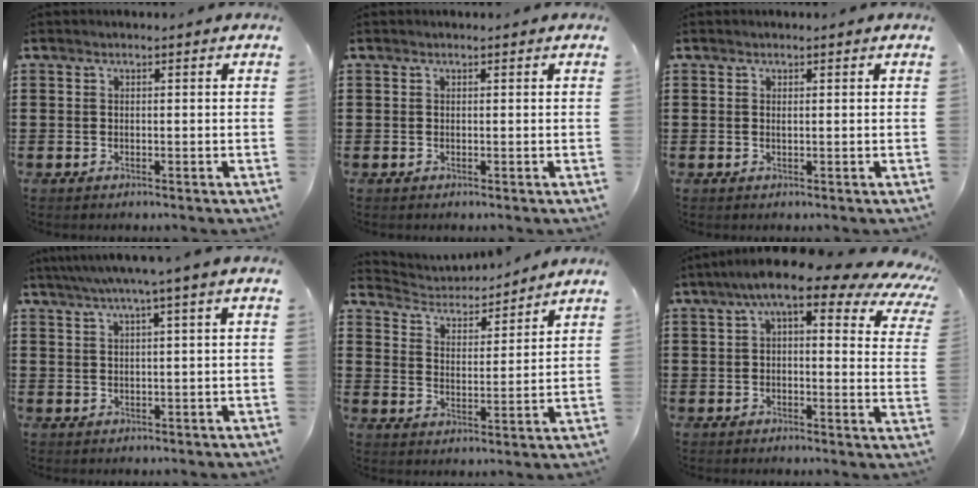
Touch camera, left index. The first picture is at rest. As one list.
[{"total": 0.0}, {"total": 0.0}, {"total": 3.0, "force": [1.5, 0.0, 2.5], "torque": [-0.052, 0.004, 0.026]}, {"total": 3.5, "force": [3.5, 0.6, 0.2], "torque": [-0.027, -0.030, 0.054]}, {"total": 9.4, "force": [6.2, 2.3, 6.8], "torque": [-0.122, -0.022, 0.101]}]